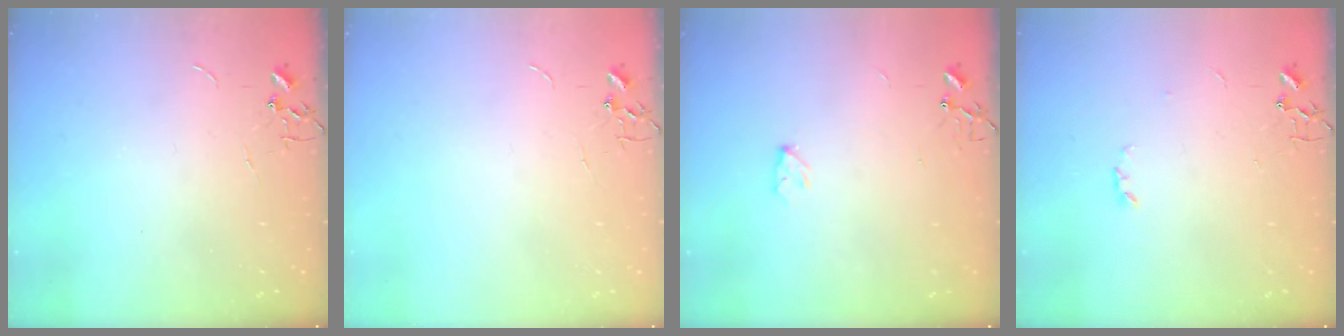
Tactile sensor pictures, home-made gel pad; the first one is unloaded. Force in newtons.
{"total": 0.0}
{"total": 3.7, "press": 3.7, "slide": 0.6}
{"total": 2.8, "press": 2.7, "slide": 0.5}